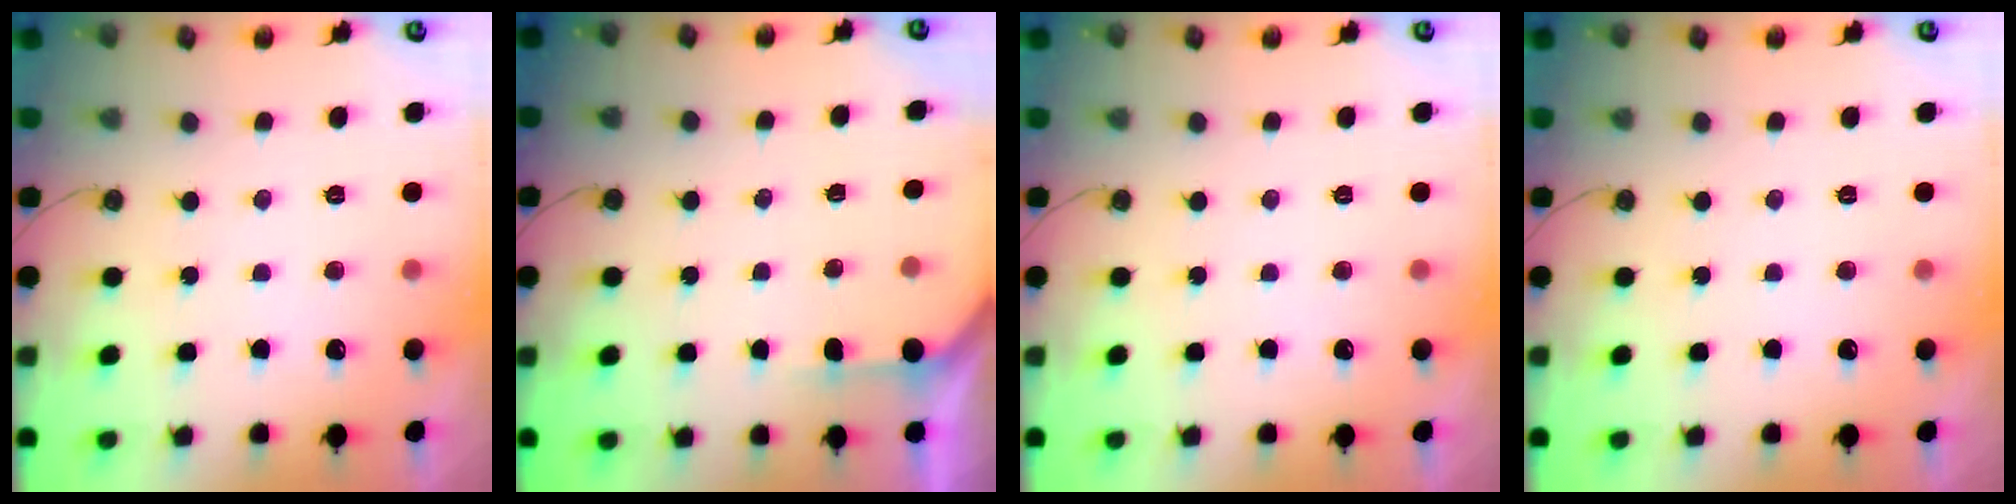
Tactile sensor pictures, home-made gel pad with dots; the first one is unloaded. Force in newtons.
{"total": 2.5, "press": 2.5, "slide": 0.2}
{"total": 0.8, "press": 0.5, "slide": 0.6}
{"total": 0.0}